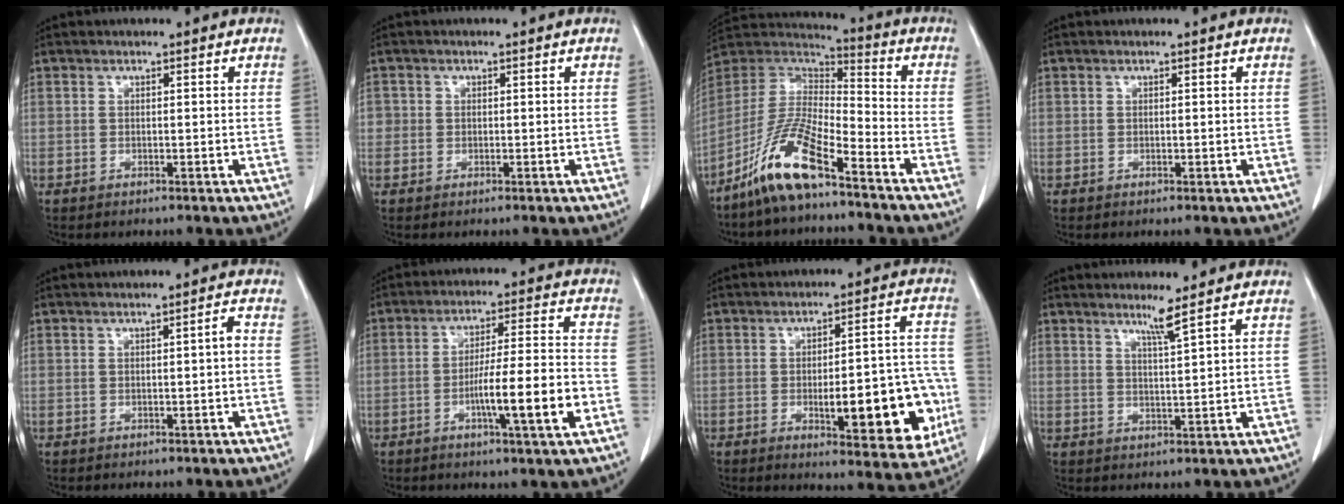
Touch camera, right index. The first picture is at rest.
{"total": 1.4, "force": [0.0, 1.4, 0.2], "torque": [0.010, 0.005, -0.004]}
{"total": 12.8, "force": [-8.6, 2.2, 9.2], "torque": [-0.194, 0.001, -0.167]}
{"total": 0.0}
{"total": 1.3, "force": [-0.1, -0.1, 1.3], "torque": [-0.021, 0.003, 0.001]}
{"total": 11.2, "force": [-3.7, 0.0, 10.5], "torque": [-0.171, -0.002, -0.062]}
{"total": 15.3, "force": [-3.9, 4.5, 14.1], "torque": [-0.156, 0.020, -0.041]}
{"total": 3.1, "force": [2.2, -1.2, 1.8], "torque": [-0.034, -0.012, 0.043]}